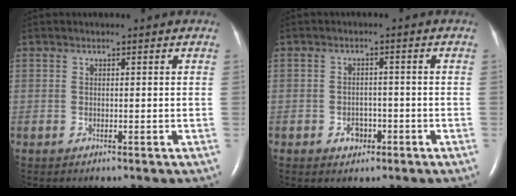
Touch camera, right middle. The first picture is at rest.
{"total": 2.7, "force": [-1.3, 2.0, 1.3], "torque": [-0.015, 0.005, -0.014]}